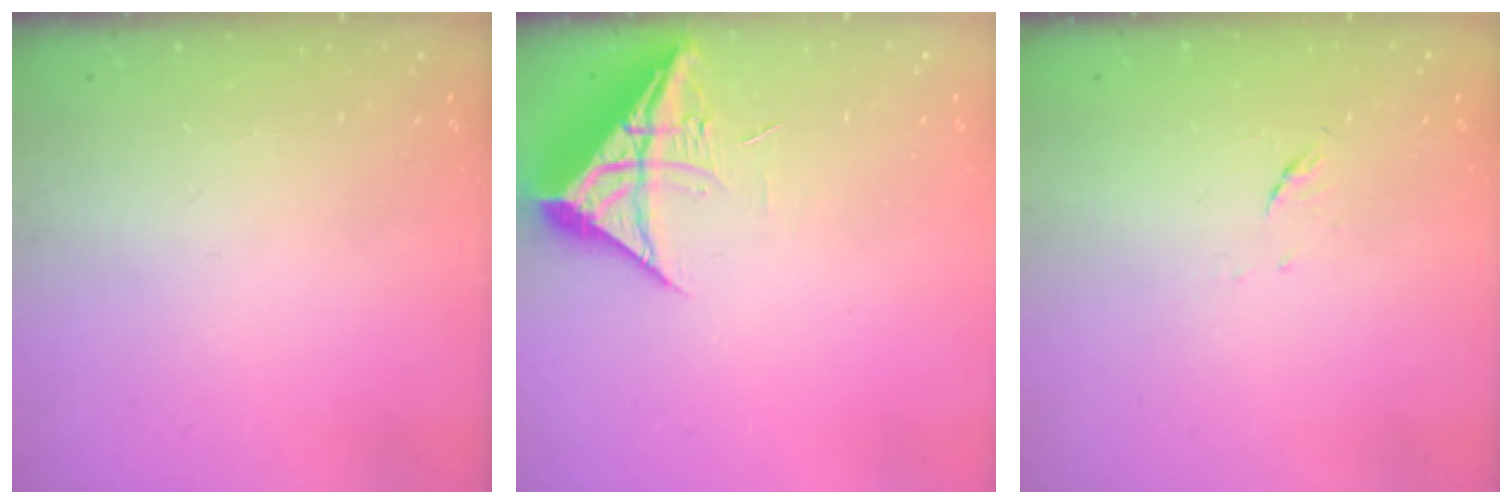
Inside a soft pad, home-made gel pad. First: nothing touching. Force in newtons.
{"total": 9.4, "press": 9.3, "slide": 1.0}
{"total": 4.8, "press": 4.7, "slide": 1.0}